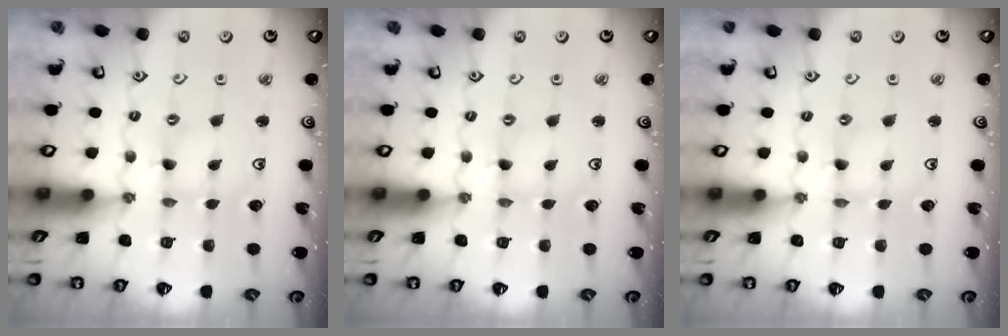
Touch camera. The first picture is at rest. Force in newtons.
{"total": 0.0}
{"total": 0.0}